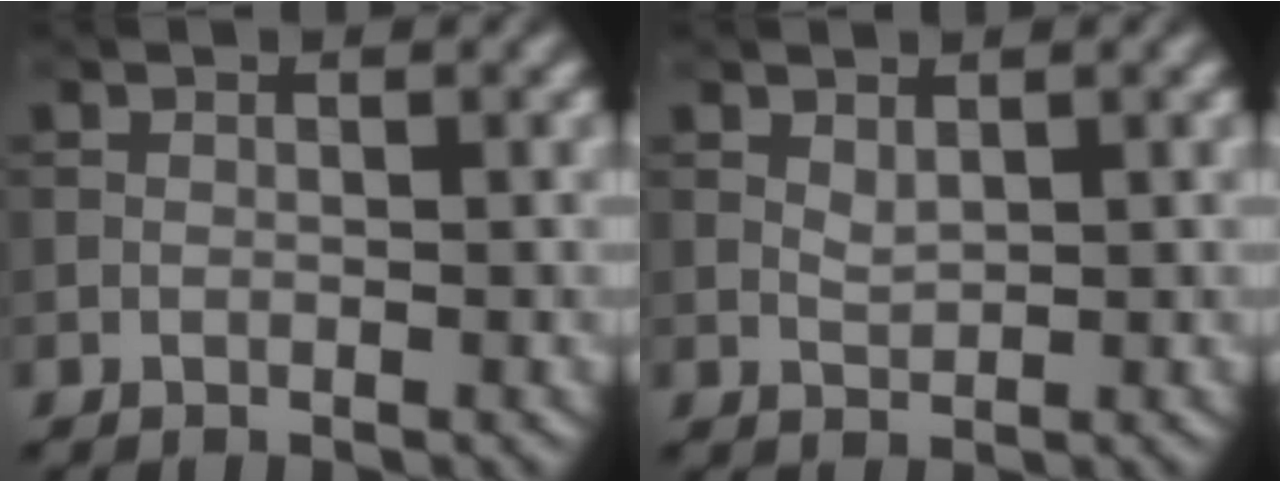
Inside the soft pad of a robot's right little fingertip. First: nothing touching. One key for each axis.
{"total": 1.0, "fx": 0.5, "fy": 0.4, "fz": 0.7, "tx": -0.021, "ty": -0.001, "tz": 0.013}